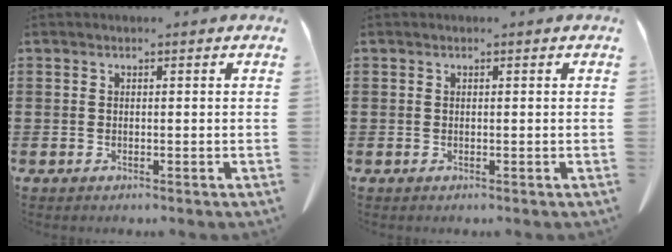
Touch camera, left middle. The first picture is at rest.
{"total": 0.0}